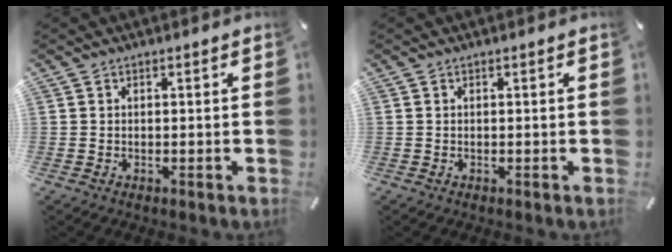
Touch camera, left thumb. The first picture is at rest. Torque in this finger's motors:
{"motor_torque": [0.00, 0.00, 0.00, 0.00, 0.00]}